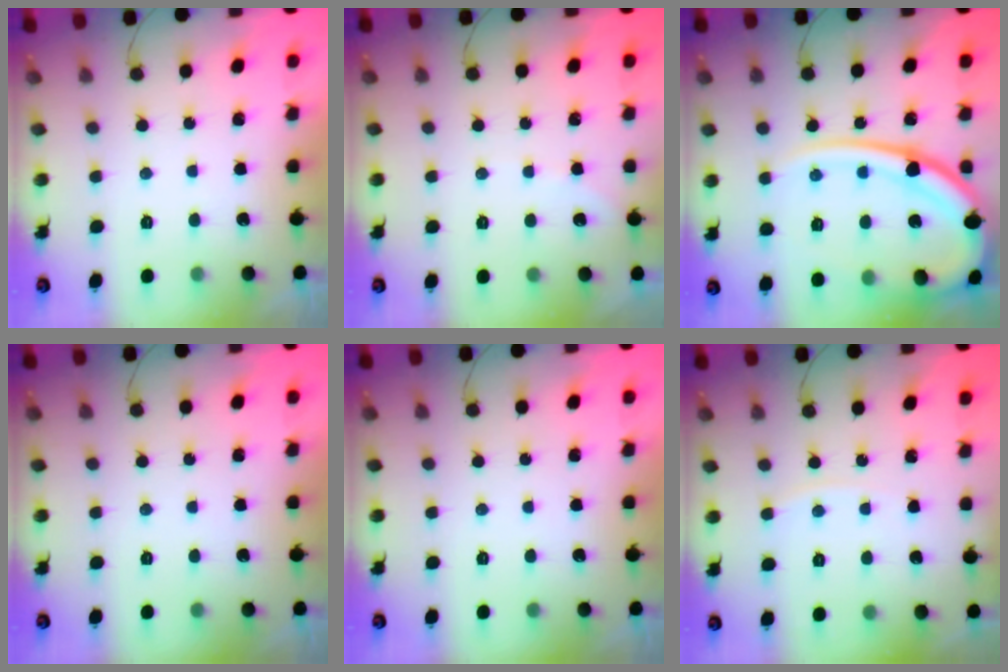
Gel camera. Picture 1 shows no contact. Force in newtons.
{"total": 2.4, "press": 2.4, "slide": 0.4}
{"total": 19.4, "press": 19.3, "slide": 2.0}
{"total": 0.0}
{"total": 0.0}
{"total": 3.4, "press": 3.3, "slide": 0.4}